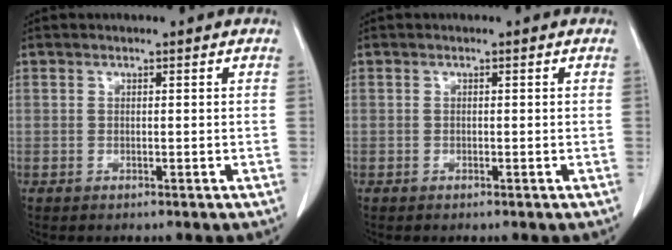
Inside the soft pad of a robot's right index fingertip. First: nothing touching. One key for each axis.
{"total": 0.0}